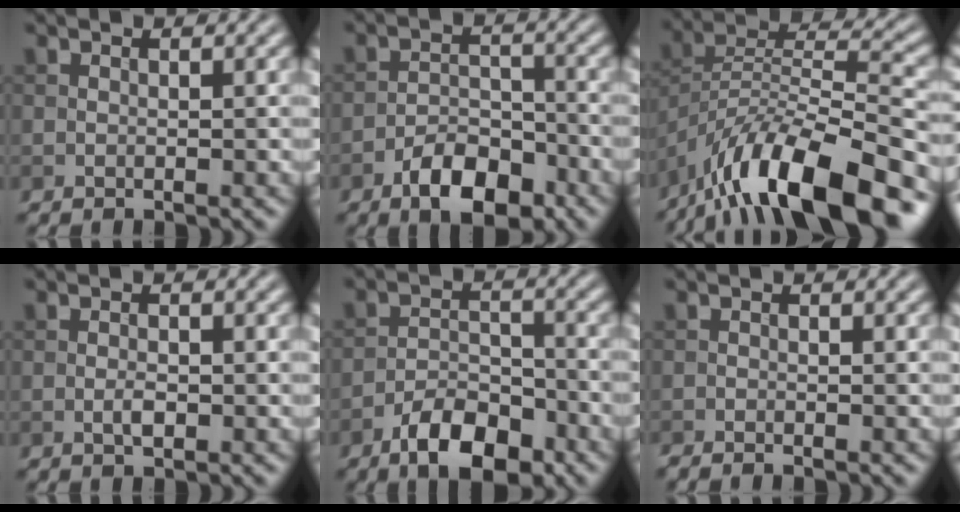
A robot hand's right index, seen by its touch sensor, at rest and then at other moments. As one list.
[{"total": 5.8, "force": [-3.6, 2.7, 3.6], "torque": [-0.054, 0.003, -0.067]}, {"total": 14.0, "force": [-9.9, 4.2, 9.0], "torque": [-0.156, 0.012, -0.181]}, {"total": 1.3, "force": [-0.5, 0.5, 1.1], "torque": [-0.021, 0.000, -0.010]}, {"total": 6.5, "force": [-4.2, 2.8, 4.1], "torque": [-0.063, 0.004, -0.075]}, {"total": 1.1, "force": [-0.9, 0.0, 0.6], "torque": [-0.015, -0.001, -0.018]}]